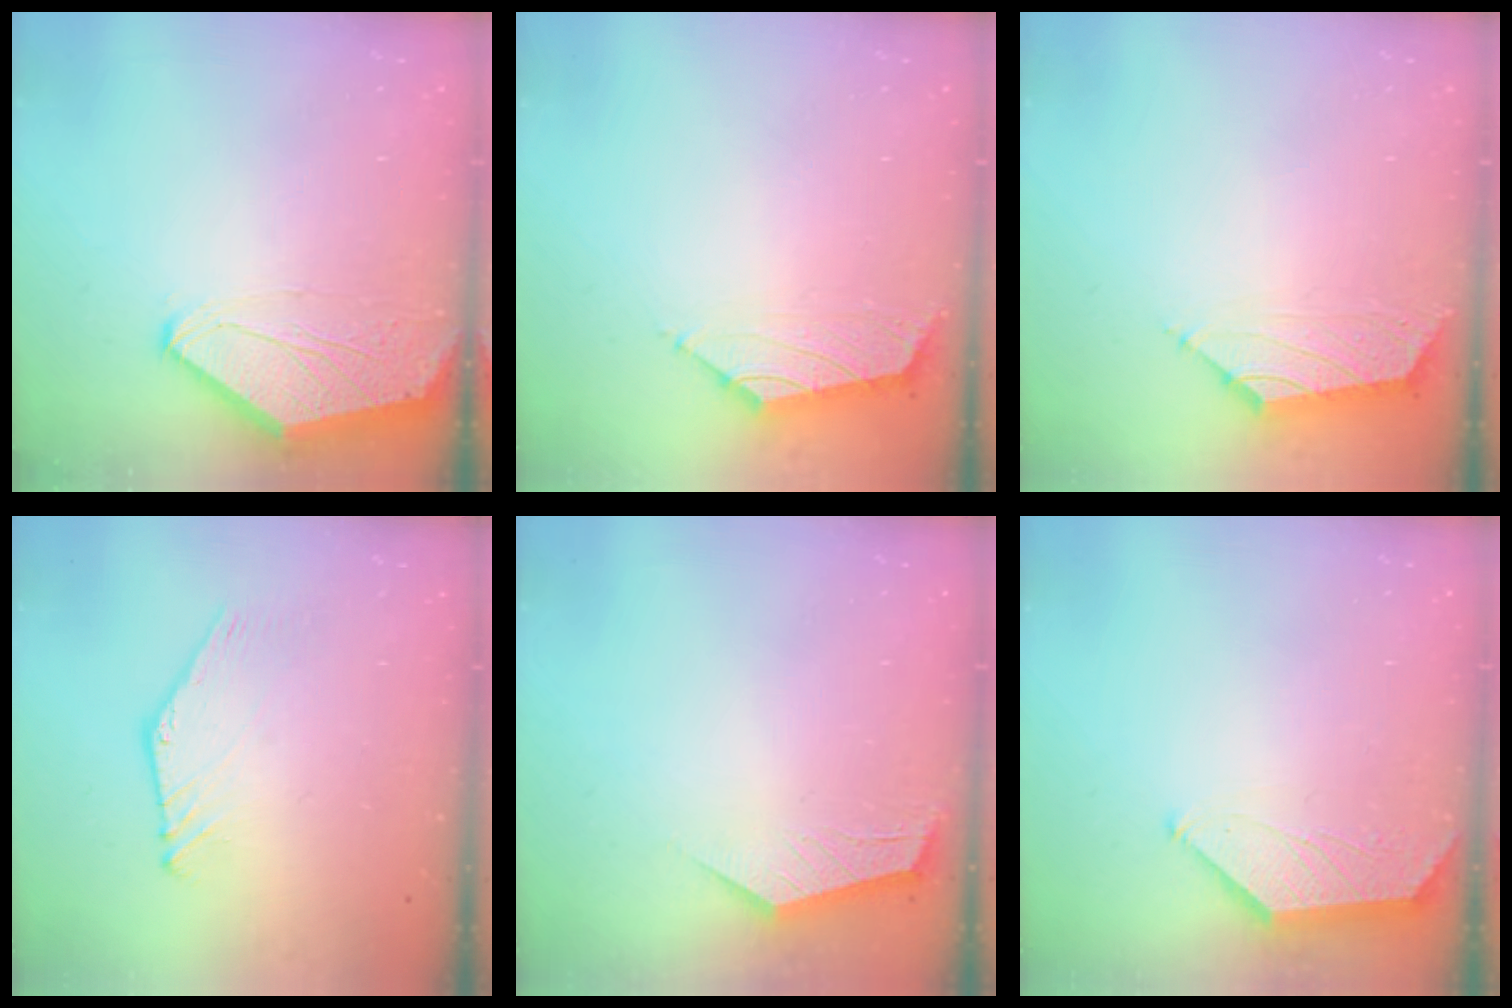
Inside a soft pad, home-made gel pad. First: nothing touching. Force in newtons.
{"total": 1.5, "press": 1.4, "slide": 0.5}
{"total": 1.6, "press": 1.4, "slide": 0.6}
{"total": 2.1, "press": 2.1, "slide": 0.1}
{"total": 2.2, "press": 2.1, "slide": 0.4}
{"total": 0.5, "press": 0.4, "slide": 0.3}